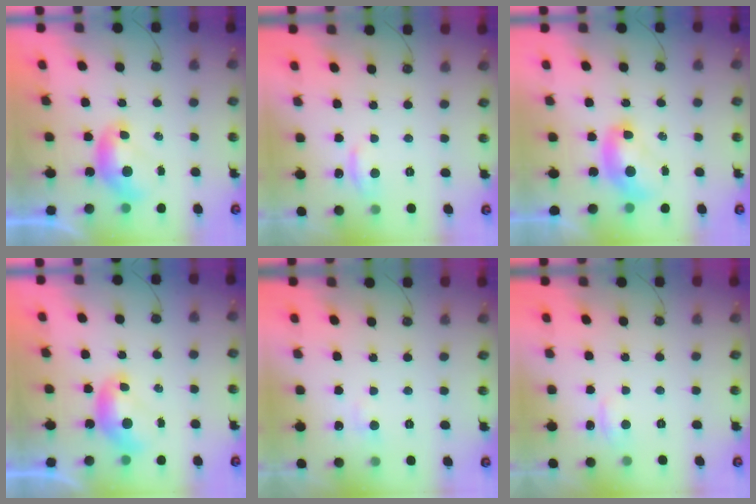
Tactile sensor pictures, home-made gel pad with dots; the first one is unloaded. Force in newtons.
{"total": 1.7, "press": 1.6, "slide": 0.7}
{"total": 2.1, "press": 2.1, "slide": 0.2}
{"total": 0.0}
{"total": 1.1, "press": 0.8, "slide": 0.8}
{"total": 1.3, "press": 1.0, "slide": 0.7}